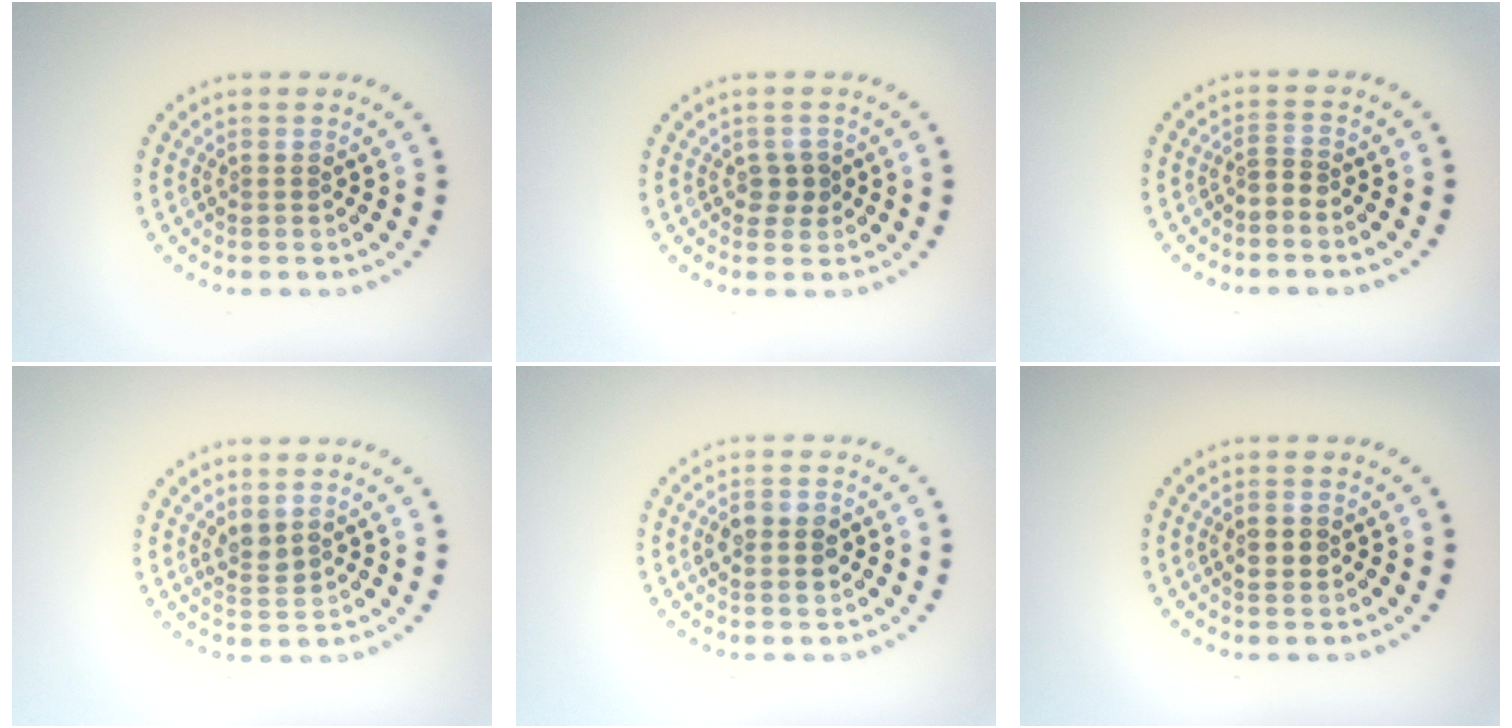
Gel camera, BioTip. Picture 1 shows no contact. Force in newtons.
{"total": 1.6, "press": 1.5, "slide": 0.6}
{"total": 1.0, "press": 0.5, "slide": 0.9}
{"total": 1.6, "press": 1.4, "slide": 0.9}
{"total": 2.9, "press": 2.9, "slide": 0.0}
{"total": 1.4, "press": 1.4, "slide": 0.2}